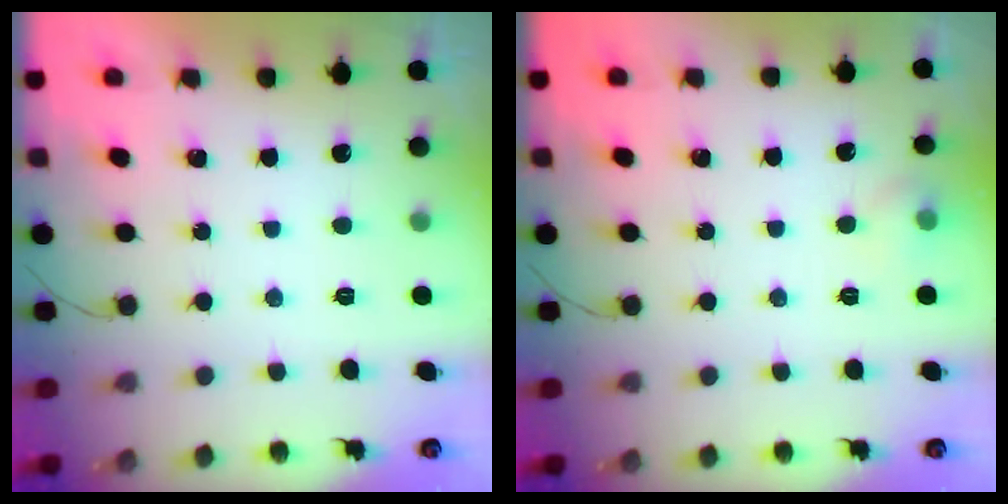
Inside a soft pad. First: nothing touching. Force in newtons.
{"total": 5.3, "press": 5.1, "slide": 1.2}